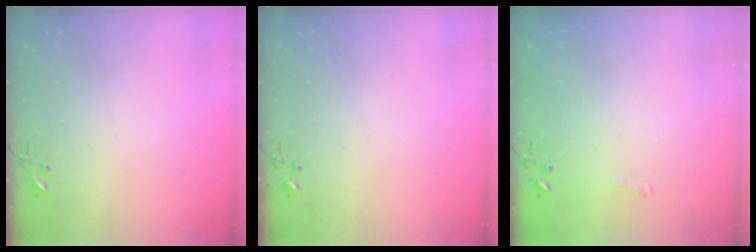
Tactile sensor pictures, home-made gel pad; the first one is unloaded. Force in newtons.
{"total": 0.0}
{"total": 6.0, "press": 6.0, "slide": 0.6}